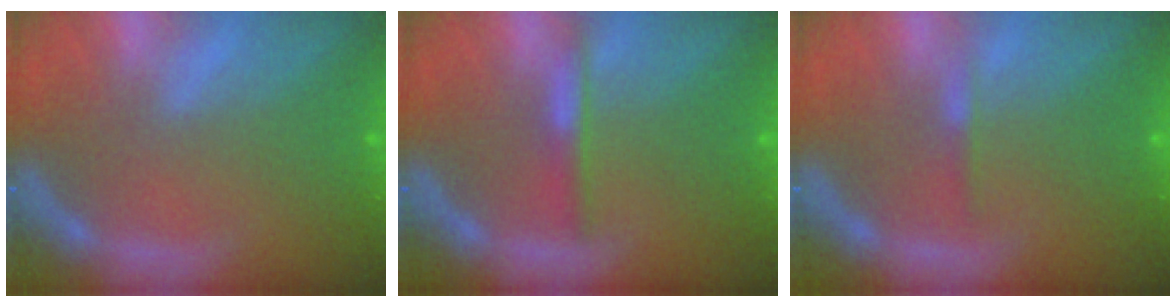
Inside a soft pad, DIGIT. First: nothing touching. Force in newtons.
{"total": 1.9}
{"total": 0.9}